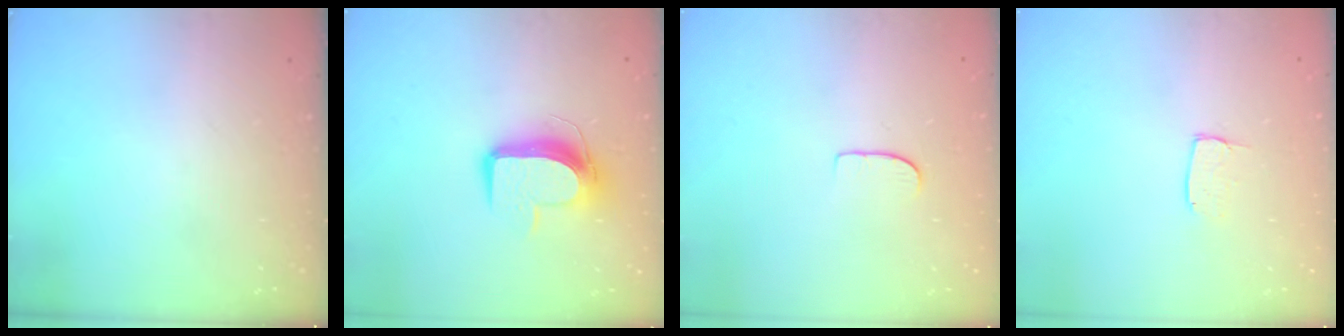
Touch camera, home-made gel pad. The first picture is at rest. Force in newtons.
{"total": 11.1, "press": 11.0, "slide": 1.0}
{"total": 6.1, "press": 6.1, "slide": 0.5}
{"total": 4.9, "press": 4.8, "slide": 0.4}